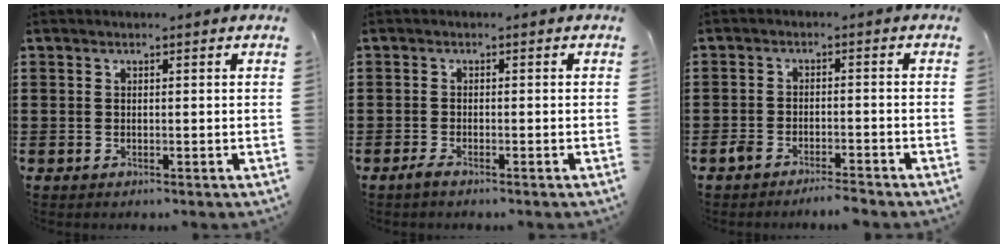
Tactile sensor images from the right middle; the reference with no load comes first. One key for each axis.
{"total": 1.3, "fx": -1.1, "fy": 0.1, "fz": 0.7, "tx": -0.022, "ty": -0.002, "tz": -0.023}
{"total": 2.9, "fx": -2.8, "fy": 0.4, "fz": 0.6, "tx": -0.022, "ty": 0.000, "tz": -0.059}